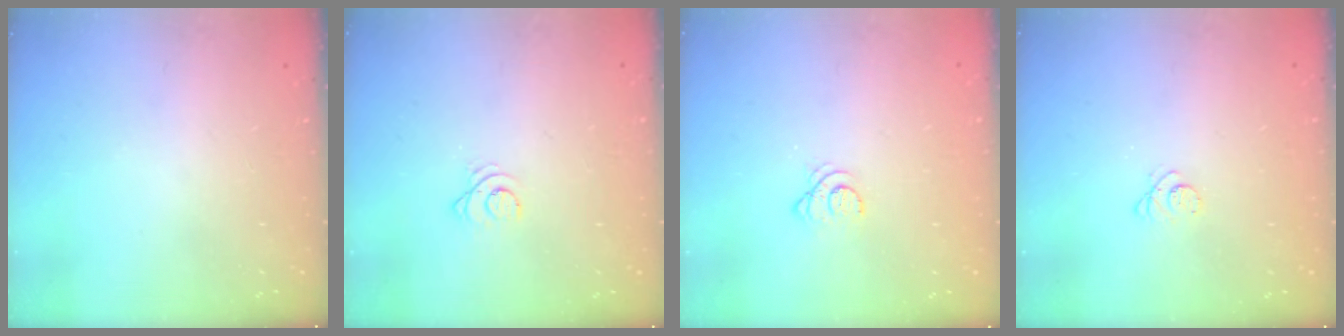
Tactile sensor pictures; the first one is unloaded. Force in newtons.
{"total": 2.4, "press": 2.4, "slide": 0.2}
{"total": 2.9, "press": 2.9, "slide": 0.4}
{"total": 2.6, "press": 2.5, "slide": 0.3}